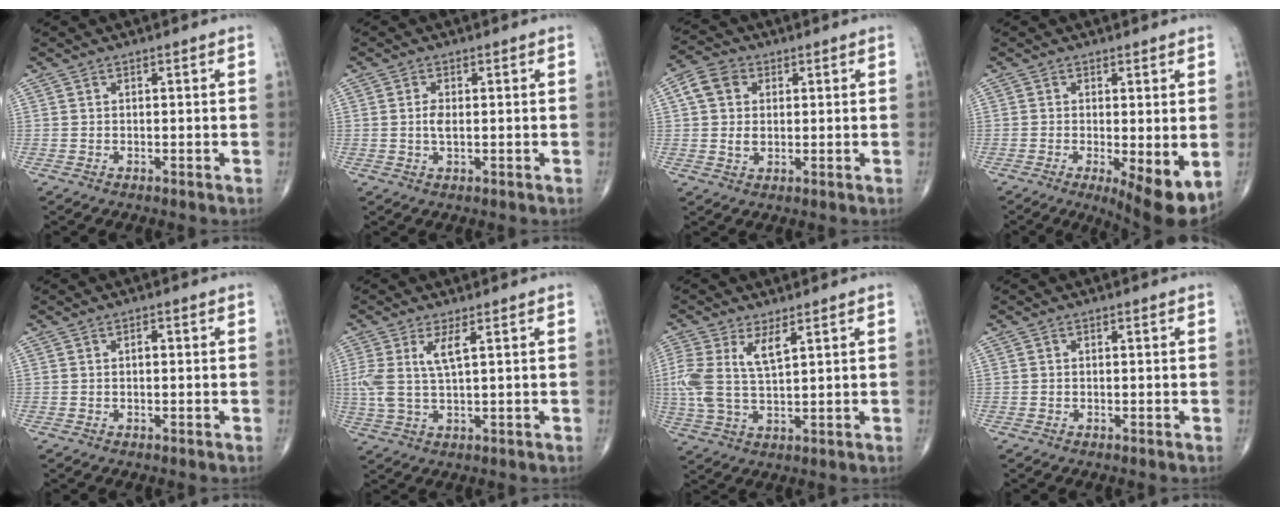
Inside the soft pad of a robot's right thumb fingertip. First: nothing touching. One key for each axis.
{"total": 2.4, "fx": 0.0, "fy": 1.0, "fz": 2.1, "tx": -0.045, "ty": -0.001, "tz": 0.000}
{"total": 7.0, "fx": 1.6, "fy": 5.2, "fz": 4.4, "tx": -0.070, "ty": 0.002, "tz": 0.025}
{"total": 9.0, "fx": -2.0, "fy": 2.7, "fz": 8.3, "tx": -0.122, "ty": -0.025, "tz": -0.027}
{"total": 1.2, "fx": 0.1, "fy": 0.6, "fz": 1.1, "tx": -0.017, "ty": 0.002, "tz": 0.000}
{"total": 6.1, "fx": 1.8, "fy": 1.7, "fz": 5.6, "tx": -0.141, "ty": -0.005, "tz": 0.042}
{"total": 9.0, "fx": 2.9, "fy": 3.5, "fz": 7.8, "tx": -0.189, "ty": 0.000, "tz": 0.064}
{"total": 0.0}